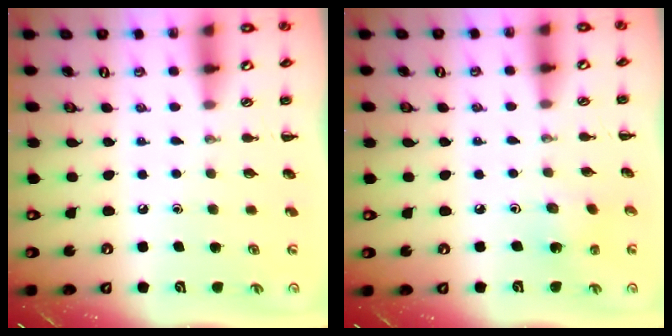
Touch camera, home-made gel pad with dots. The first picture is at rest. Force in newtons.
{"total": 1.8, "press": 1.7, "slide": 0.7}